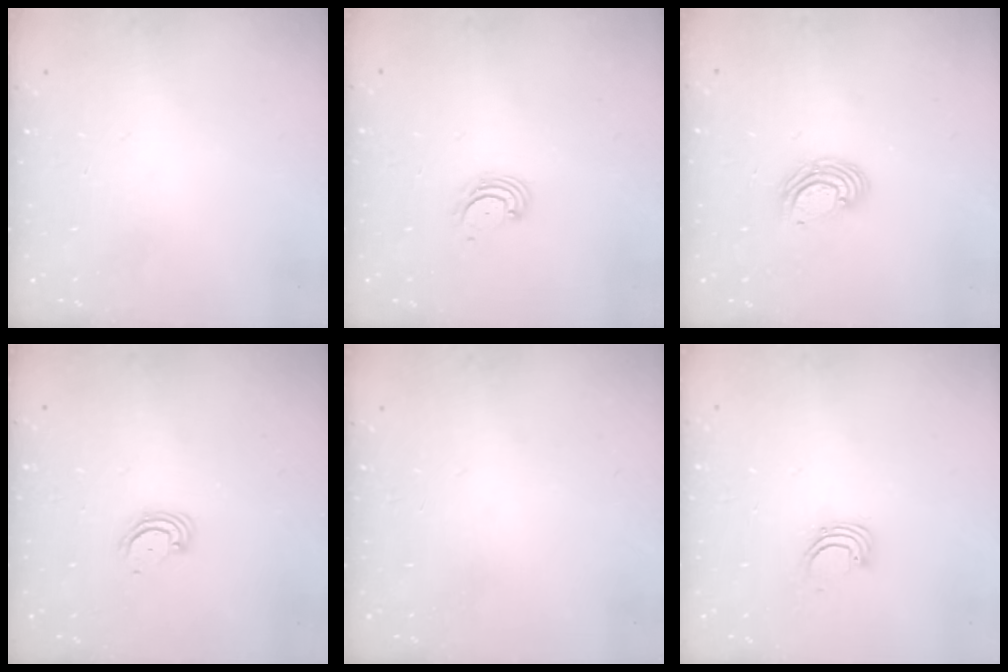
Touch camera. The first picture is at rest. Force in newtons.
{"total": 3.8, "press": 3.8, "slide": 0.5}
{"total": 6.0, "press": 6.0, "slide": 0.4}
{"total": 3.9, "press": 3.9, "slide": 0.2}
{"total": 0.0}
{"total": 2.2, "press": 2.2, "slide": 0.2}